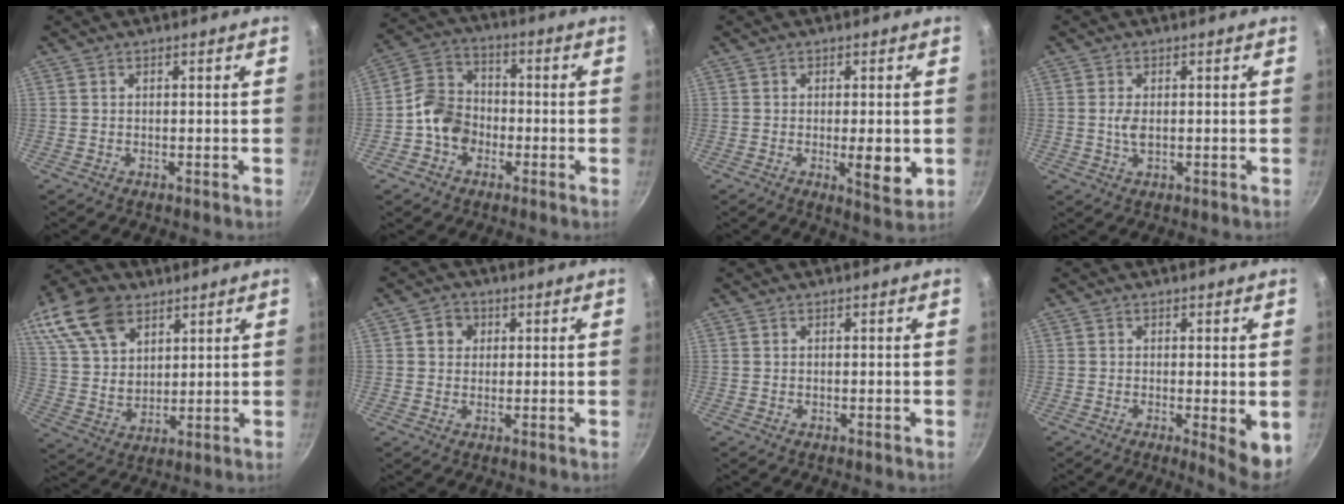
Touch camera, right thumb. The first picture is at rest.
{"total": 8.9, "force": [-2.7, 7.2, 4.5], "torque": [-0.056, 0.032, -0.067]}
{"total": 6.3, "force": [-0.9, 2.0, 5.9], "torque": [-0.085, -0.012, -0.010]}
{"total": 2.4, "force": [0.1, 1.3, 2.1], "torque": [-0.041, -0.002, 0.002]}
{"total": 17.7, "force": [9.5, 11.3, 9.7], "torque": [-0.186, -0.008, 0.186]}
{"total": 3.8, "force": [1.0, 3.4, 1.2], "torque": [0.006, 0.003, 0.010]}
{"total": 0.0}
{"total": 5.7, "force": [-0.8, 1.4, 5.5], "torque": [-0.067, -0.011, -0.009]}